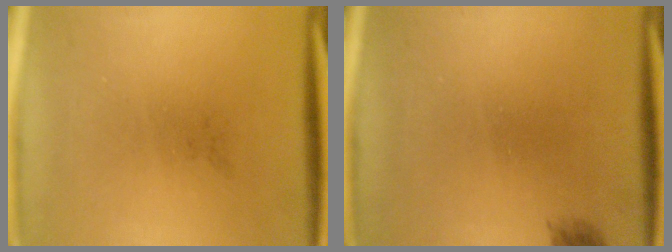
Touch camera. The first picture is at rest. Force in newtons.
{"total": 1.1}